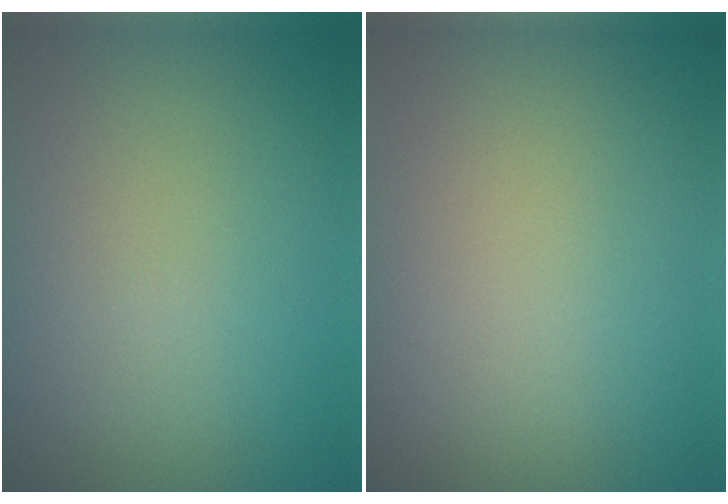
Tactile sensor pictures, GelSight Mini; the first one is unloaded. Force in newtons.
{"total": 0.0}